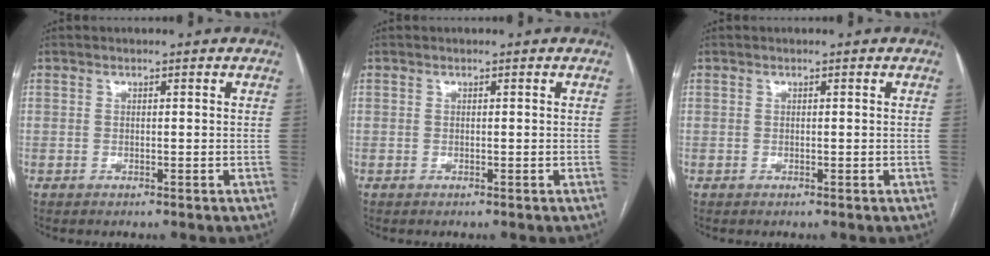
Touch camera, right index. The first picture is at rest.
{"total": 0.0}
{"total": 0.0}